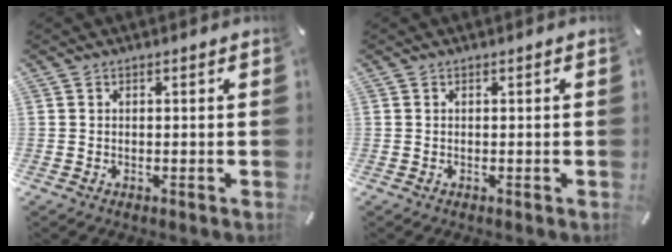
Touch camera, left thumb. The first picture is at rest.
{"total": 0.0}